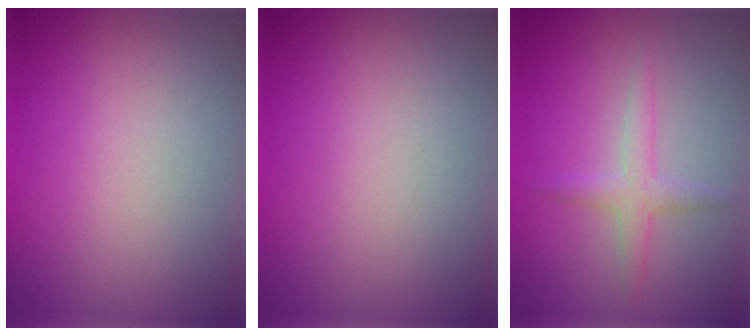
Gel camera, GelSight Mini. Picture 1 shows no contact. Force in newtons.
{"total": 0.0}
{"total": 2.2, "press": 2.2, "slide": 0.1}